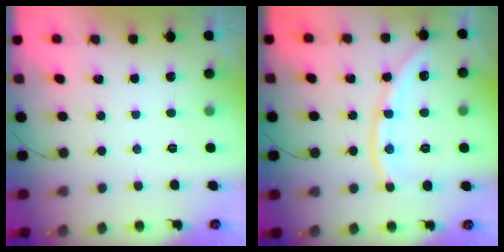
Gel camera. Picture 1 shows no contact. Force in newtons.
{"total": 11.4, "press": 11.3, "slide": 1.6}